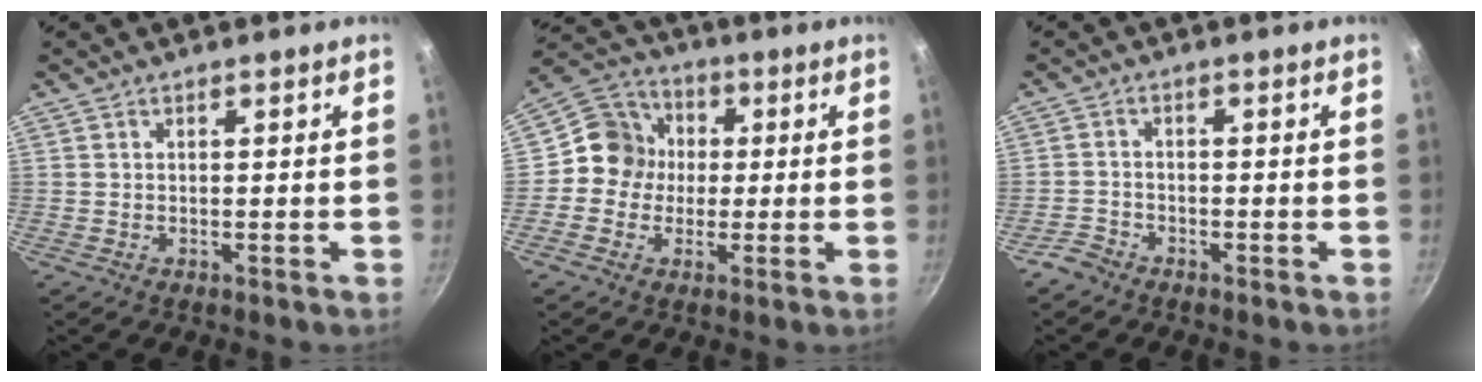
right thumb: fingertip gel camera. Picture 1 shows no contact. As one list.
[{"total": 9.1, "force": [0.0, 8.7, 2.9], "torque": [-0.010, 0.022, -0.024]}, {"total": 2.9, "force": [-2.4, 1.6, 0.6], "torque": [-0.013, 0.025, -0.045]}]